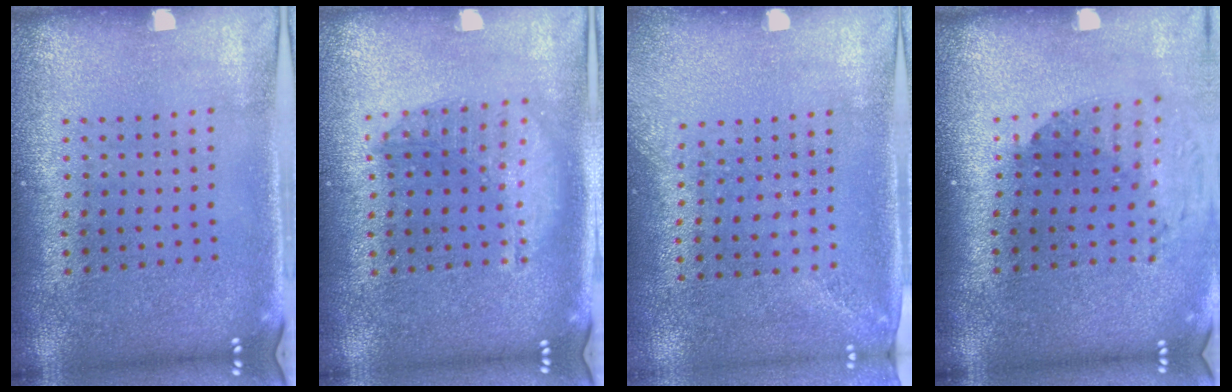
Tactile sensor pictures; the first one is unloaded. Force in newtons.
{"total": 1.4, "press": 1.4, "slide": 0.4}
{"total": 1.4, "press": 1.0, "slide": 1.0}
{"total": 1.6, "press": 1.3, "slide": 0.9}